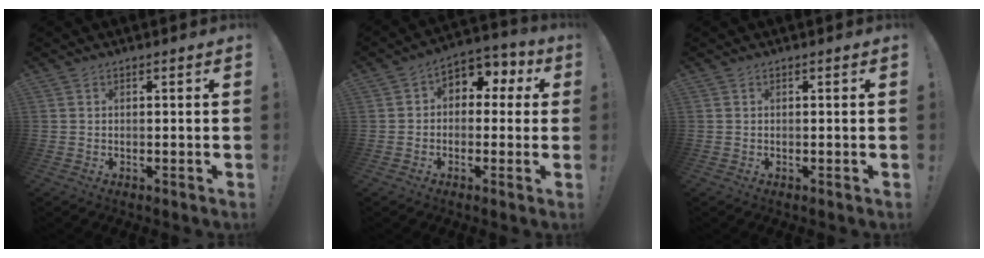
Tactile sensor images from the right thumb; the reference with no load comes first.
{"total": 5.9, "force": [0.5, 4.9, 3.1], "torque": [-0.043, 0.002, 0.014]}
{"total": 0.0}